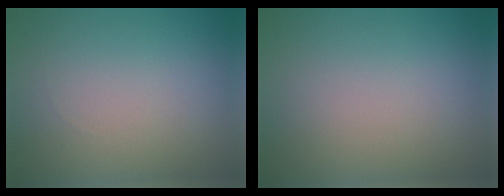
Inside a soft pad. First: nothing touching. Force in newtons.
{"total": 0.0}